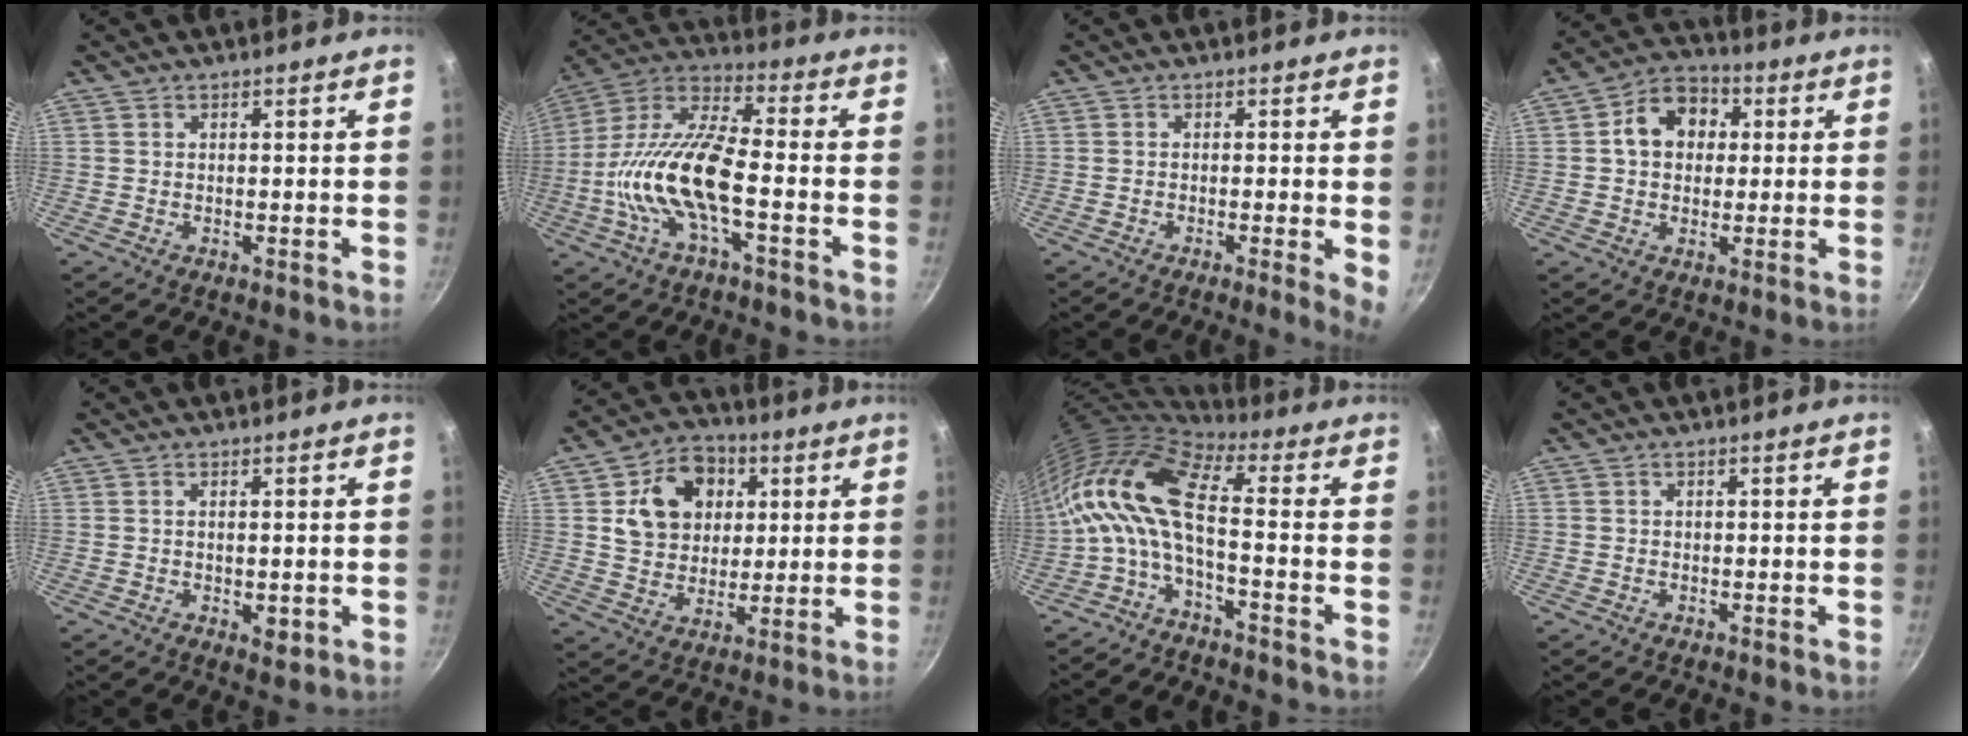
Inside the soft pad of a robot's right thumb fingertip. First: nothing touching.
{"total": 16.2, "force": [-4.2, 5.9, 14.6], "torque": [-0.281, 0.041, -0.096]}
{"total": 3.9, "force": [-0.5, 0.6, 3.9], "torque": [-0.051, -0.009, -0.012]}
{"total": 9.9, "force": [1.7, 7.8, 5.7], "torque": [-0.056, 0.019, 0.012]}
{"total": 2.9, "force": [-0.5, 1.4, 2.5], "torque": [-0.036, -0.009, -0.005]}
{"total": 13.8, "force": [3.7, 11.0, 7.4], "torque": [-0.091, 0.001, 0.062]}
{"total": 13.6, "force": [-1.9, 5.1, 12.5], "torque": [-0.266, 0.027, -0.050]}
{"total": 1.0, "force": [-0.4, 0.9, 0.1], "torque": [0.001, 0.005, -0.005]}